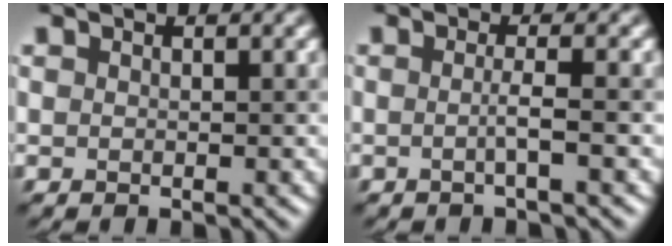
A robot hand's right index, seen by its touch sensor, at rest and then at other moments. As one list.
[{"total": 1.6, "force": [-0.4, 0.1, 1.6], "torque": [-0.027, -0.004, -0.007]}]